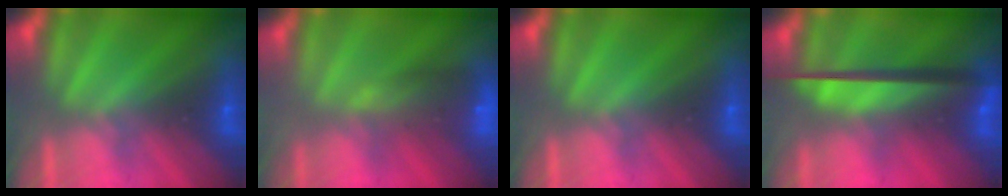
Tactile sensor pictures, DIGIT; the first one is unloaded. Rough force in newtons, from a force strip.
{"total": 8.0}
{"total": 0.0}
{"total": 10.2}